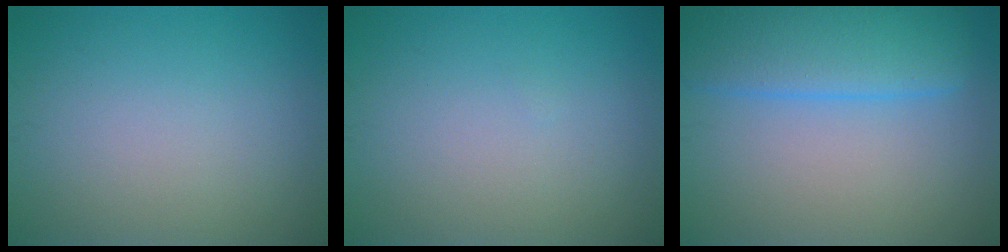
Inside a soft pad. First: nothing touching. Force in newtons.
{"total": 0.0}
{"total": 7.0, "press": 7.0, "slide": 0.2}